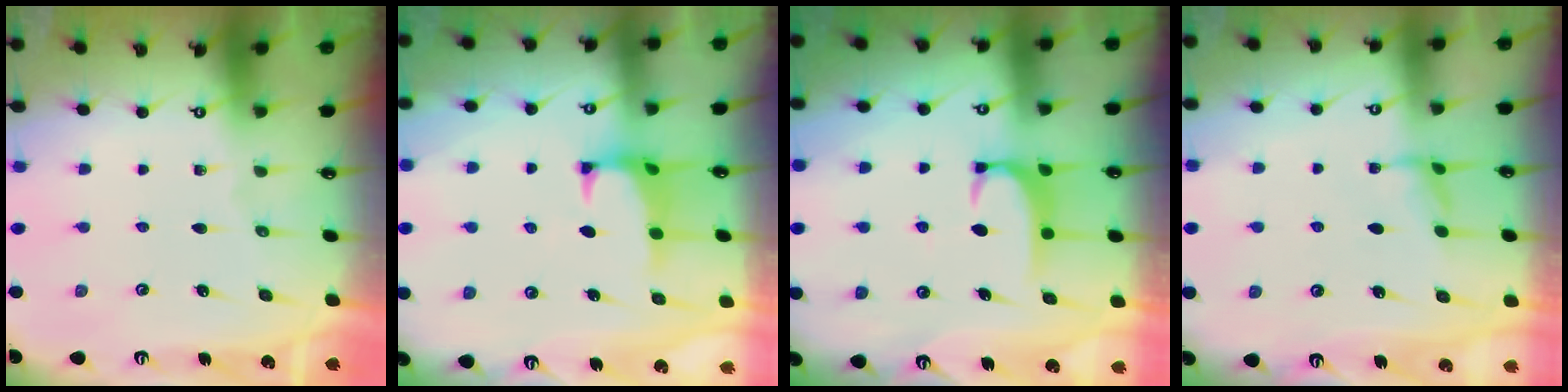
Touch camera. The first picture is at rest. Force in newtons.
{"total": 1.6, "press": 1.5, "slide": 0.6}
{"total": 1.8, "press": 1.8, "slide": 0.5}
{"total": 1.6, "press": 1.5, "slide": 0.6}